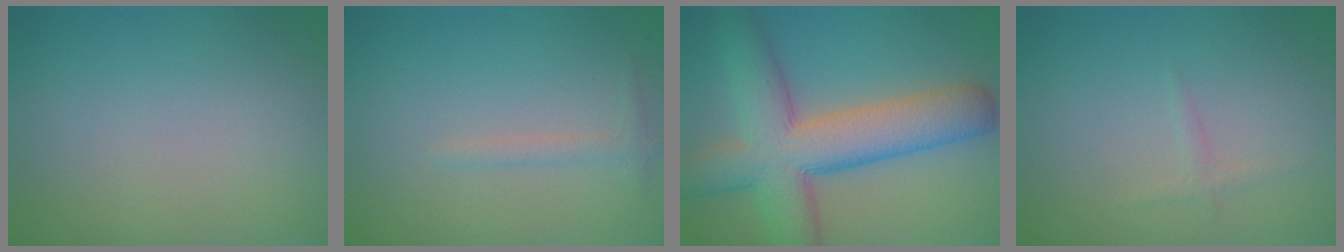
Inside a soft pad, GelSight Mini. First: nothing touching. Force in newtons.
{"total": 1.1, "press": 1.1, "slide": 0.1}
{"total": 10.1, "press": 10.1, "slide": 0.3}
{"total": 0.7, "press": 0.7, "slide": 0.0}